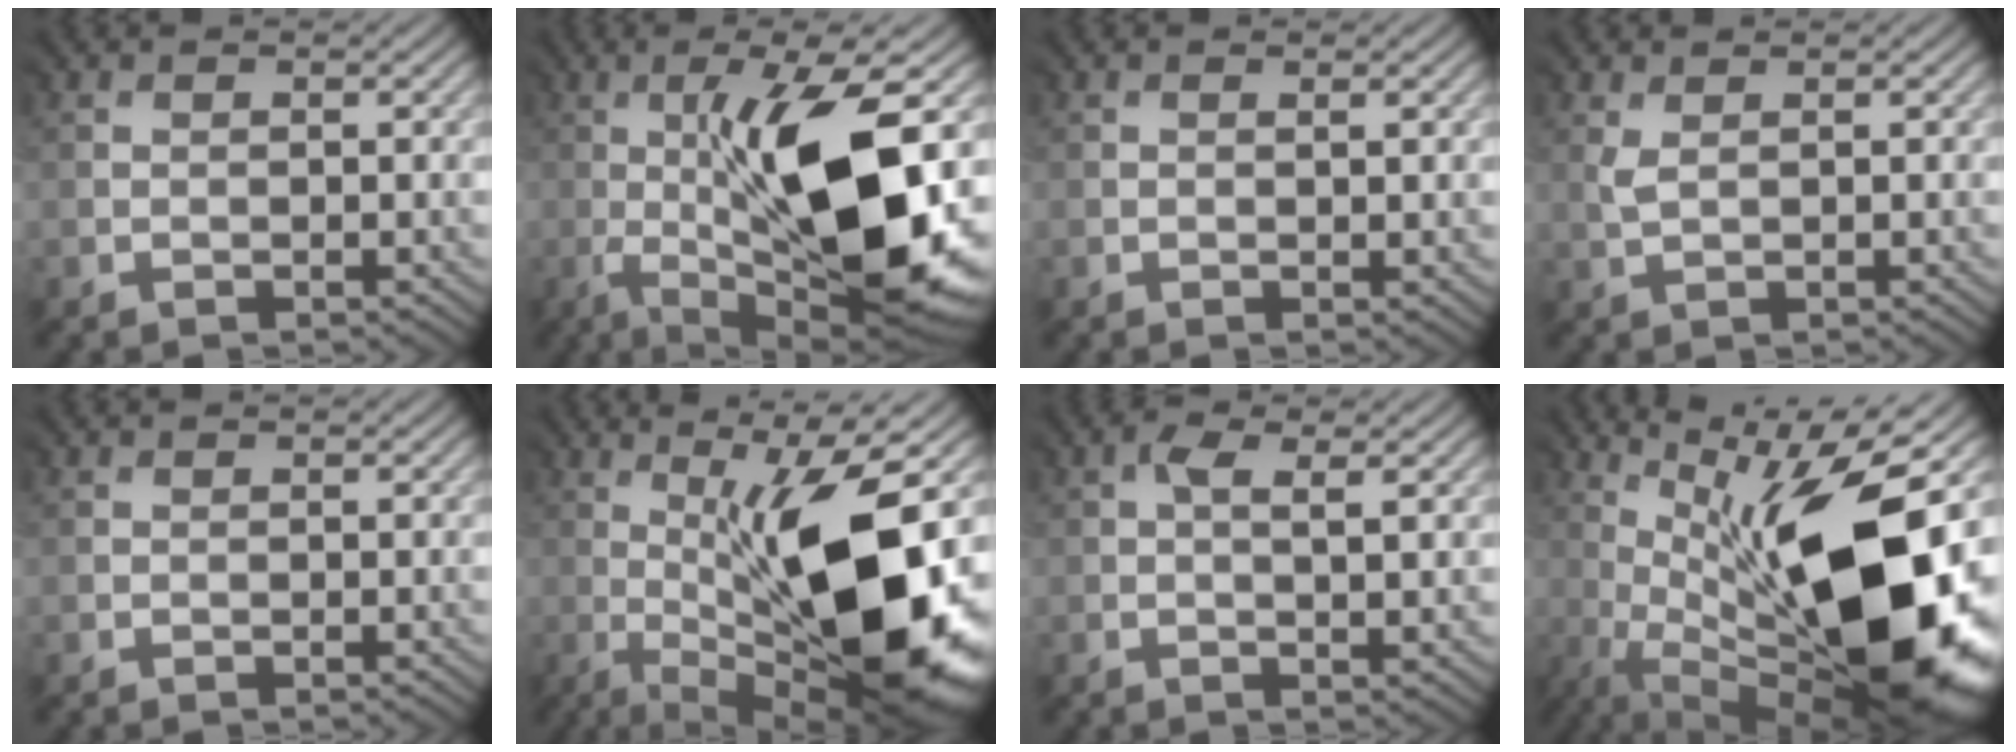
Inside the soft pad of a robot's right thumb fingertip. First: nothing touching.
{"total": 15.0, "force": [-1.7, 4.6, 14.2], "torque": [-0.233, 0.012, -0.034]}
{"total": 0.7, "force": [0.3, -0.3, 0.6], "torque": [-0.015, -0.002, 0.003]}
{"total": 1.4, "force": [1.1, 0.2, 0.8], "torque": [-0.033, 0.002, 0.024]}
{"total": 0.0}
{"total": 17.3, "force": [-1.2, 5.3, 16.4], "torque": [-0.232, 0.013, -0.026]}
{"total": 3.3, "force": [1.0, 0.9, 3.0], "torque": [-0.061, -0.001, 0.014]}
{"total": 18.1, "force": [-0.3, 7.0, 16.6], "torque": [-0.243, 0.006, -0.010]}